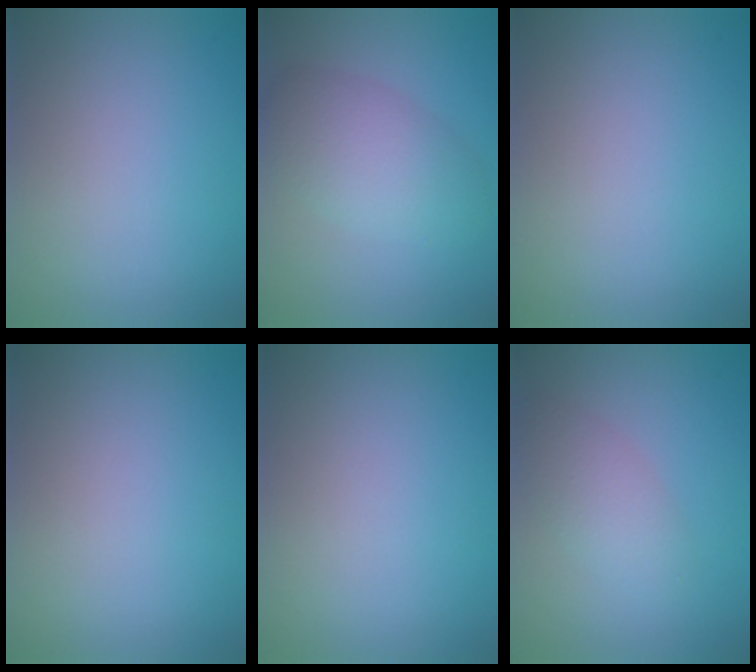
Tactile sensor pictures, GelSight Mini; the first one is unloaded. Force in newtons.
{"total": 5.2, "press": 5.2, "slide": 0.0}
{"total": 0.0}
{"total": 0.0}
{"total": 0.0}
{"total": 2.9, "press": 2.9, "slide": 0.2}